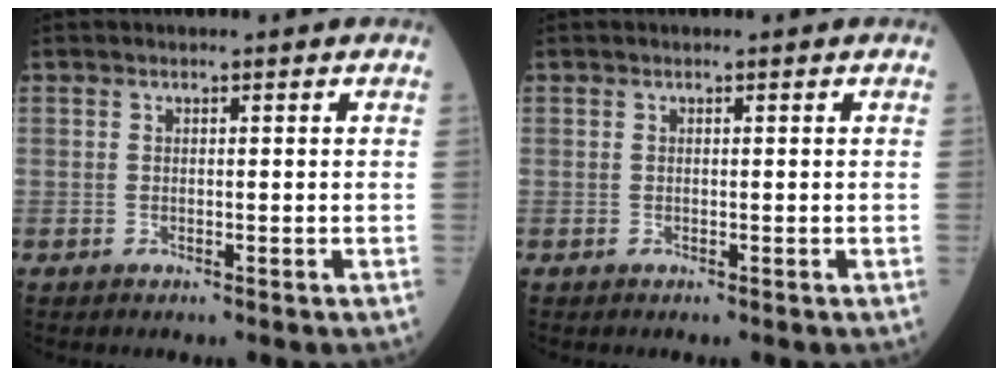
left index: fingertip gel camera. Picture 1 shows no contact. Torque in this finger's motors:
{"motor_torque": [0.04, 0.04, 0.01, 0.01]}